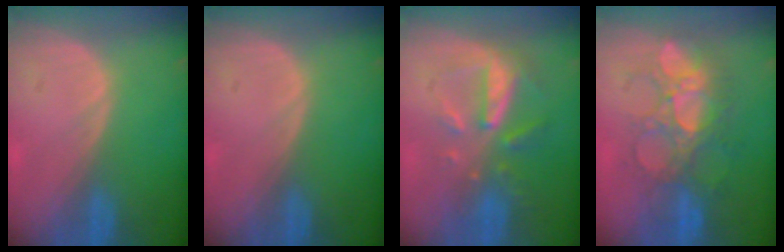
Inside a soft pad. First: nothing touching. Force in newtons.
{"total": 0.0}
{"total": 8.1, "press": 7.3, "slide": 3.4}
{"total": 8.7, "press": 8.6, "slide": 1.5}